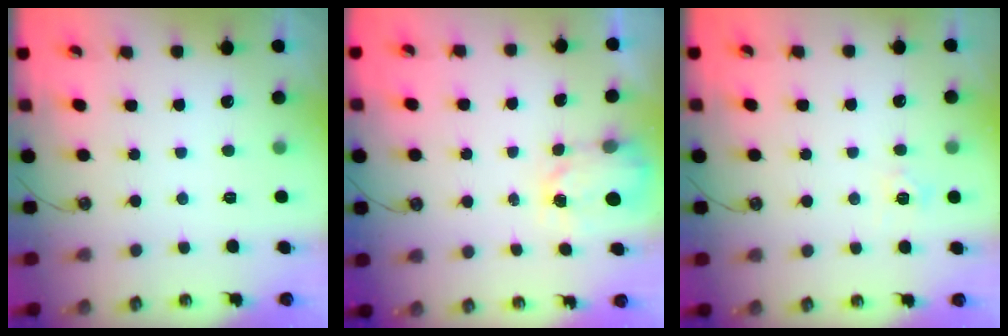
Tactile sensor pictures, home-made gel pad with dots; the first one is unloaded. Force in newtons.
{"total": 3.6, "press": 3.6, "slide": 0.4}
{"total": 6.1, "press": 6.1, "slide": 0.5}